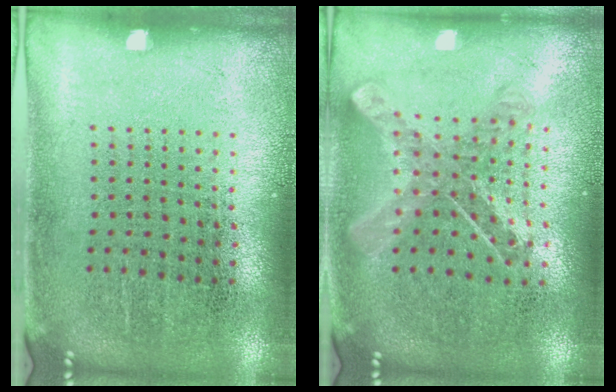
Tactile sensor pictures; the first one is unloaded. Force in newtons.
{"total": 0.9, "press": 0.9, "slide": 0.1}